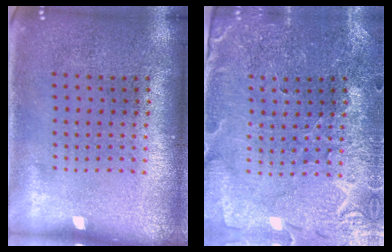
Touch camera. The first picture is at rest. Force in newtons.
{"total": 1.3, "press": 1.2, "slide": 0.2}